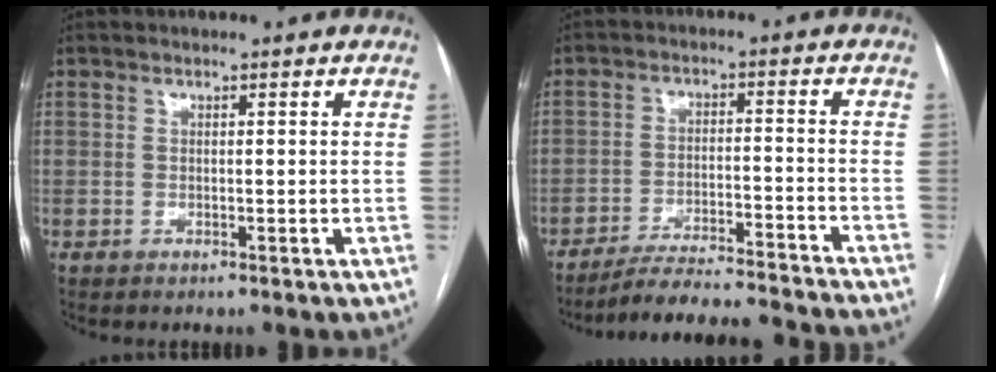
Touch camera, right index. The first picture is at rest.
{"total": 17.4, "force": [-16.4, 0.5, 5.9], "torque": [-0.086, -0.017, -0.234]}